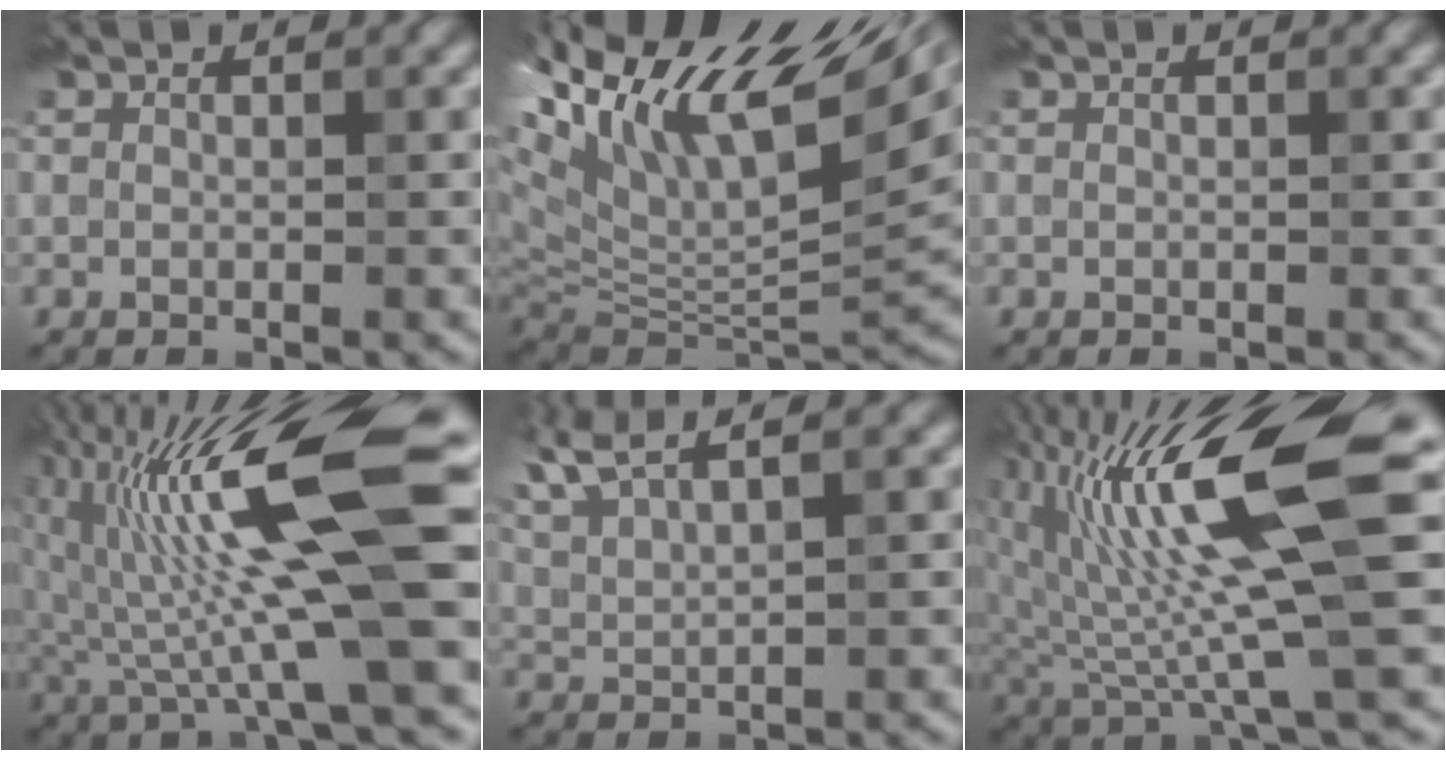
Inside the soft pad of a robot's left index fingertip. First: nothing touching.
{"total": 15.8, "force": [6.4, 7.4, 12.4], "torque": [-0.245, 0.024, 0.145]}
{"total": 0.0}
{"total": 13.7, "force": [1.4, 2.6, 13.4], "torque": [-0.249, 0.006, 0.039]}
{"total": 4.0, "force": [3.0, 0.8, 2.6], "torque": [-0.069, 0.022, 0.062]}
{"total": 12.5, "force": [2.1, 2.2, 12.2], "torque": [-0.230, 0.003, 0.050]}